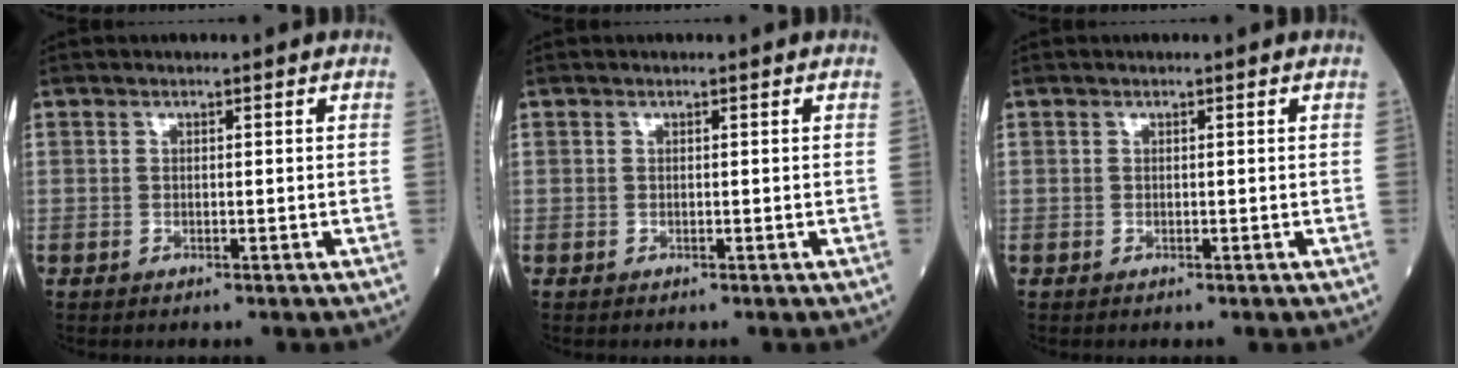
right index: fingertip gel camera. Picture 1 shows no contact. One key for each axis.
{"total": 0.0}
{"total": 0.0}